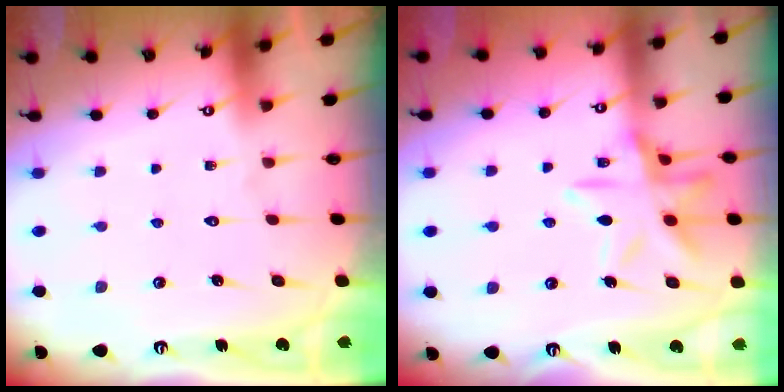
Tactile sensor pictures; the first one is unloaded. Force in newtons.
{"total": 13.5, "press": 13.5, "slide": 1.0}